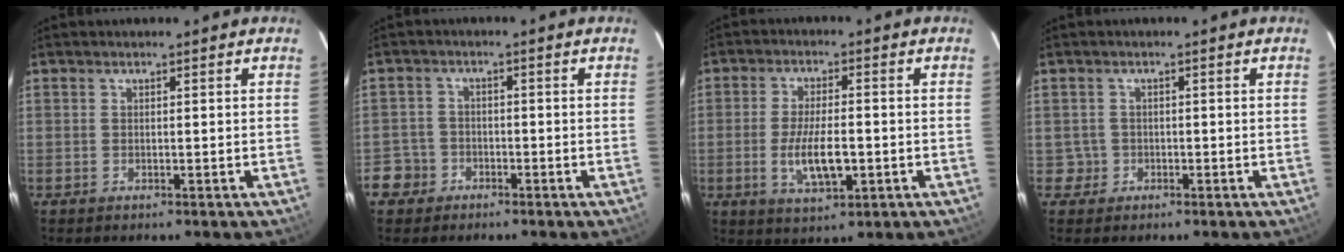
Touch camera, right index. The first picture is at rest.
{"total": 4.6, "force": [-2.4, 3.9, 0.1], "torque": [-0.005, 0.023, -0.048]}
{"total": 8.7, "force": [-2.0, 3.0, 7.9], "torque": [-0.156, -0.009, -0.032]}
{"total": 1.2, "force": [-0.2, 1.1, -0.3], "torque": [0.005, 0.006, 0.000]}